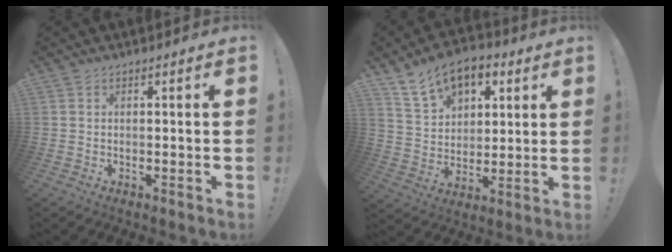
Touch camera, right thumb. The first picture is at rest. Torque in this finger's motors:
{"motor_torque": [1.45, 1.53, 0.77, 0.76, 0.02]}